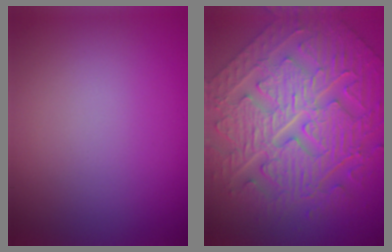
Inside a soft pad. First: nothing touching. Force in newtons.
{"total": 11.0, "press": 7.8, "slide": 7.8}